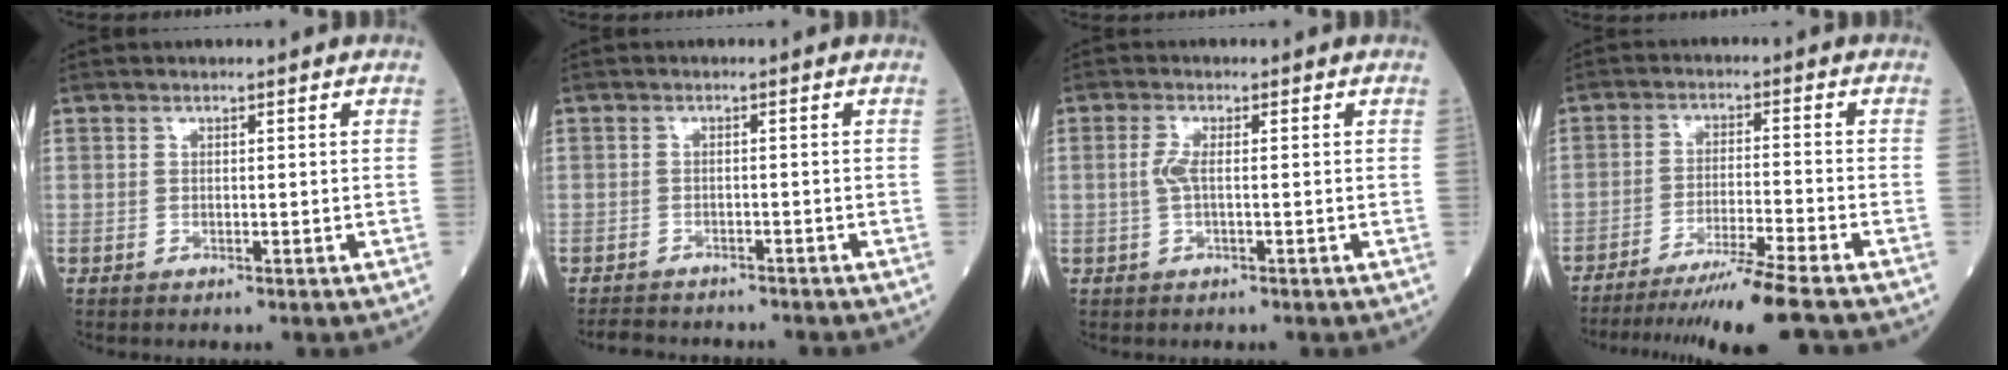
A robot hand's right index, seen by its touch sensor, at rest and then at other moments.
{"total": 5.0, "force": [-4.7, 1.6, 0.9], "torque": [-0.012, -0.007, -0.072]}
{"total": 2.3, "force": [0.0, 0.5, 2.2], "torque": [-0.055, -0.001, -0.003]}
{"total": 10.8, "force": [-9.0, -2.2, 5.5], "torque": [-0.079, -0.031, -0.151]}